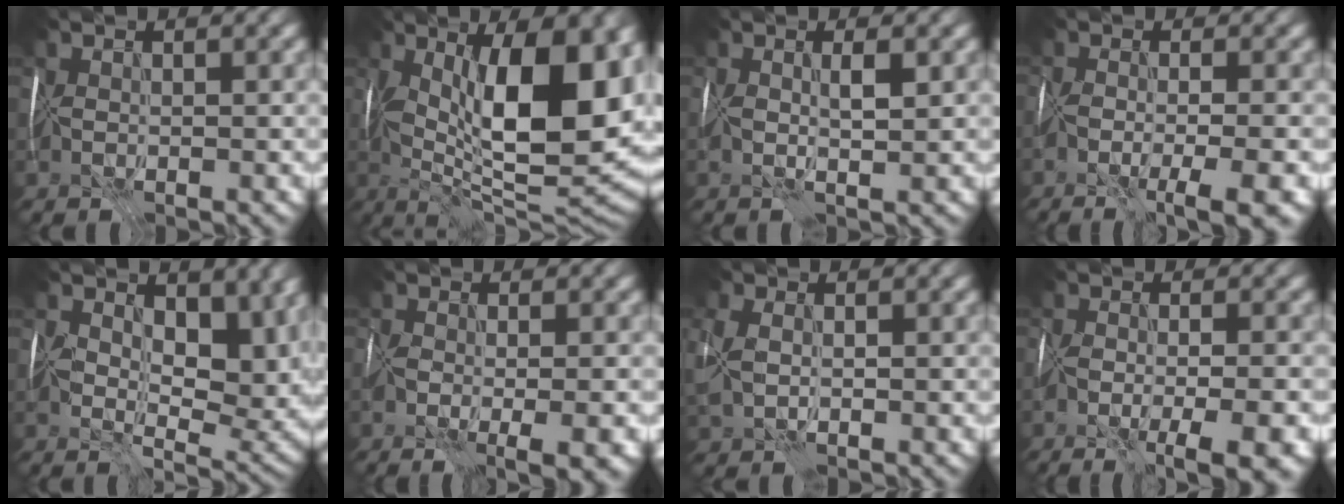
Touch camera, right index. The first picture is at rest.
{"total": 16.9, "force": [2.4, 6.5, 15.4], "torque": [-0.219, 0.004, 0.036]}
{"total": 2.2, "force": [0.5, 0.4, 2.1], "torque": [-0.044, 0.004, 0.006]}
{"total": 6.6, "force": [-3.4, 1.7, 5.4], "torque": [-0.073, -0.011, -0.051]}
{"total": 8.4, "force": [2.3, 4.9, 6.4], "torque": [-0.109, -0.018, 0.036]}
{"total": 5.6, "force": [-2.2, 1.9, 4.7], "torque": [-0.064, -0.011, -0.025]}
{"total": 4.6, "force": [-0.2, 3.3, 3.3], "torque": [-0.076, -0.006, 0.002]}
{"total": 8.1, "force": [-4.3, 2.4, 6.4], "torque": [-0.085, -0.014, -0.058]}